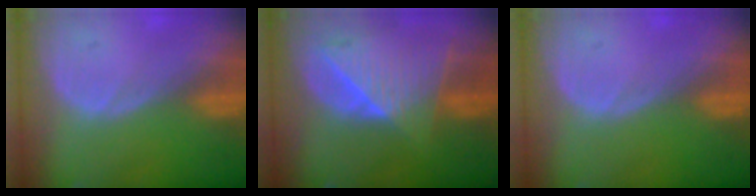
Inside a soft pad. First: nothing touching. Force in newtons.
{"total": 9.2, "press": 8.2, "slide": 4.1}
{"total": 0.0}